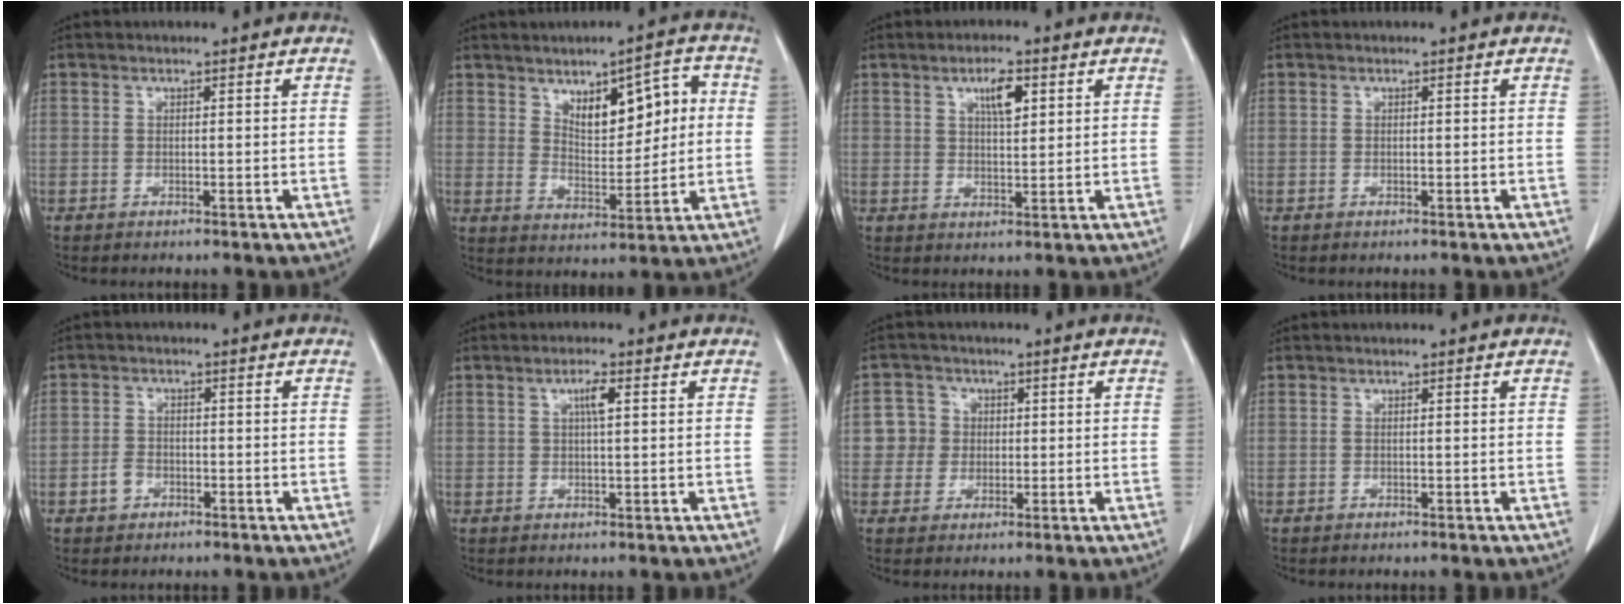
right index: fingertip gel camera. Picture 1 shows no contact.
{"total": 9.3, "force": [2.8, 3.8, 8.1], "torque": [-0.111, 0.018, 0.051]}
{"total": 4.4, "force": [2.0, 1.1, 3.7], "torque": [-0.067, -0.001, 0.036]}
{"total": 0.0}
{"total": 2.4, "force": [-1.3, 1.7, 1.1], "torque": [-0.019, 0.005, -0.020]}
{"total": 2.5, "force": [0.9, 0.2, 2.3], "torque": [-0.046, 0.002, 0.015]}
{"total": 4.4, "force": [0.4, 4.4, 0.4], "torque": [0.005, 0.016, 0.011]}
{"total": 0.0}